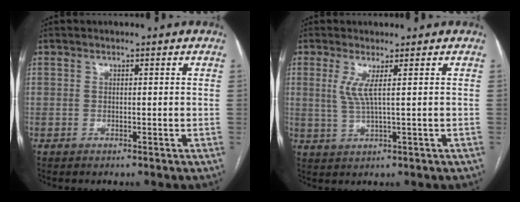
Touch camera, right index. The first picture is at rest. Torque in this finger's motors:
{"motor_torque": [0.13, 0.16, 0.26, 0.11]}